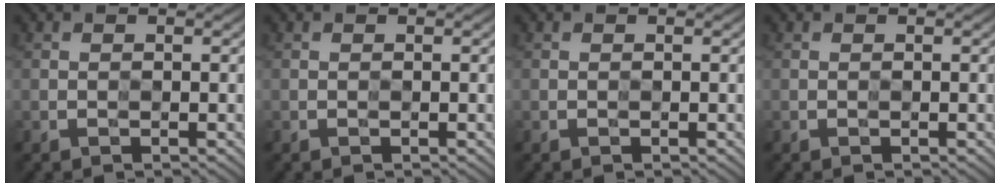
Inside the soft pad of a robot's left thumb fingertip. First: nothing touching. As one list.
[{"total": 0.0}, {"total": 0.0}, {"total": 0.0}]